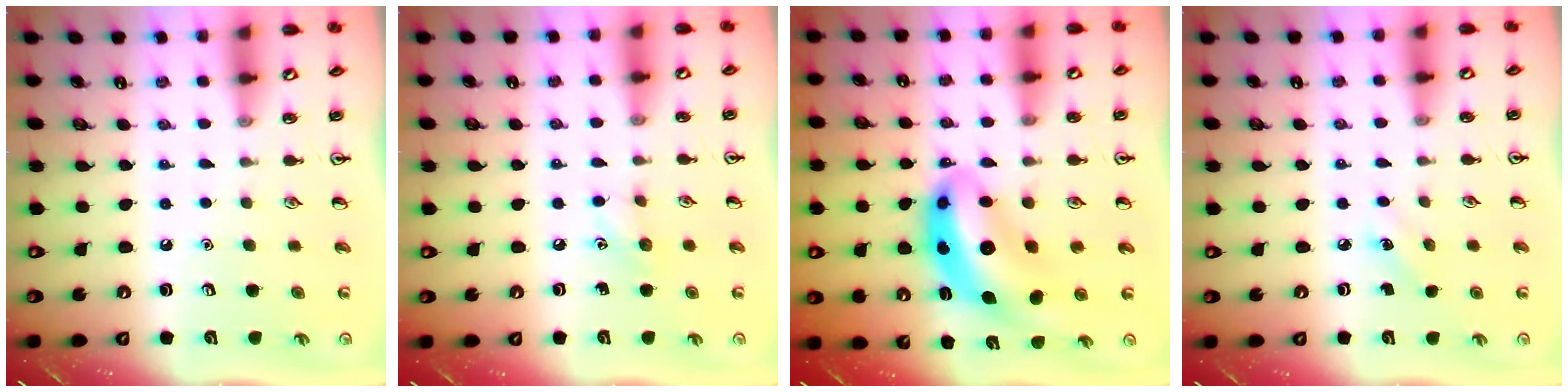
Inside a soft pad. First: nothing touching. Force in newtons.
{"total": 5.7, "press": 5.4, "slide": 1.9}
{"total": 11.0, "press": 10.5, "slide": 3.3}
{"total": 2.3, "press": 2.2, "slide": 0.8}